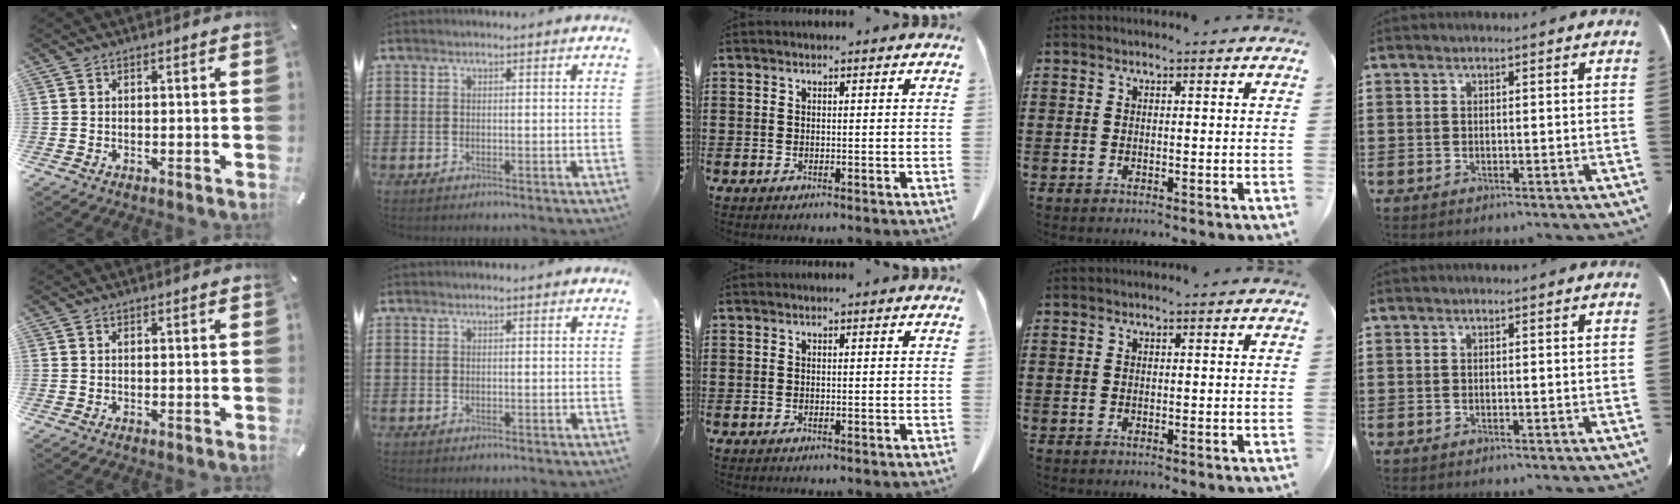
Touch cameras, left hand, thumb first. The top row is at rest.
{}